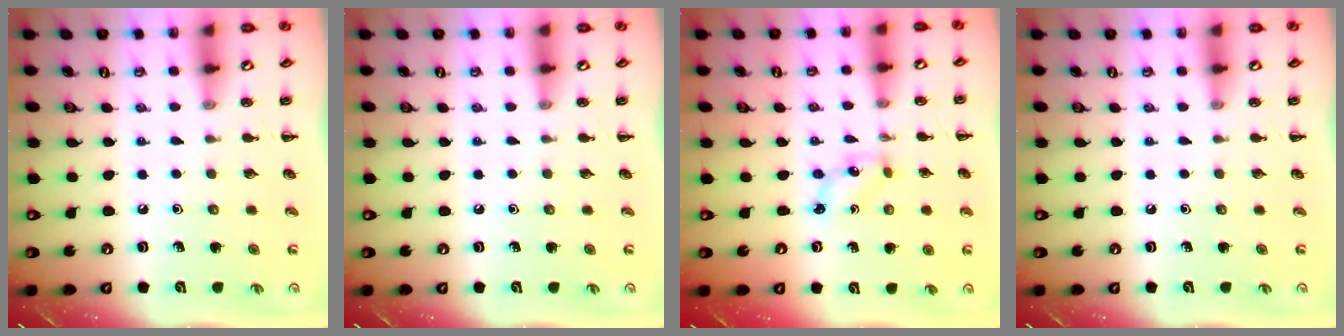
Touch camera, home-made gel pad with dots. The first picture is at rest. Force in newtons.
{"total": 0.0}
{"total": 1.6, "press": 1.5, "slide": 0.3}
{"total": 0.0}